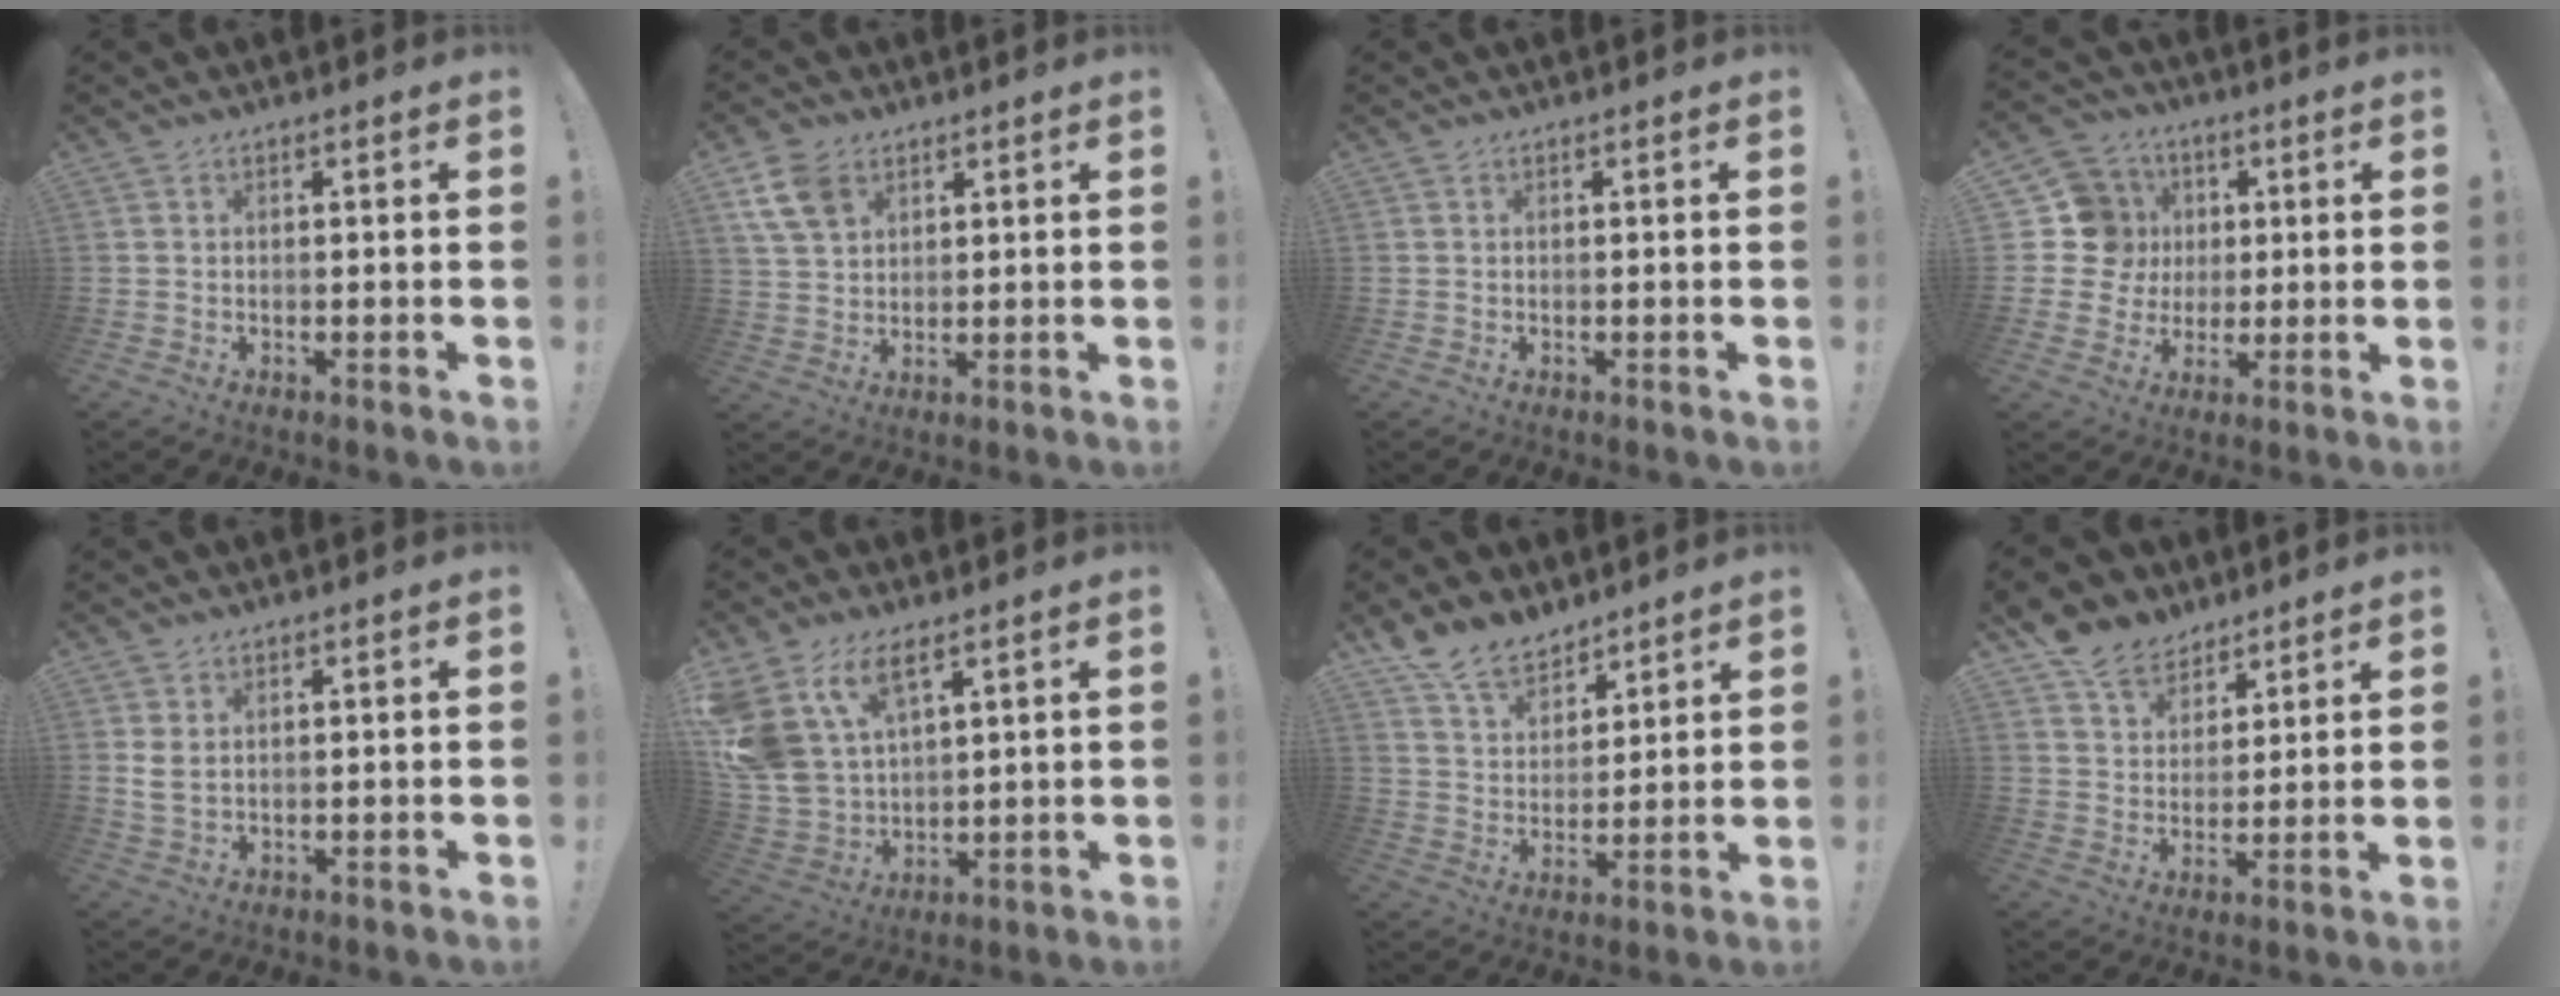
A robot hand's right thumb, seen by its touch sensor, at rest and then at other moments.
{"total": 9.1, "force": [4.7, 6.0, 5.0], "torque": [-0.100, -0.006, 0.094]}
{"total": 0.0}
{"total": 14.0, "force": [2.6, 12.8, 5.1], "torque": [-0.070, -0.002, 0.065]}
{"total": 3.6, "force": [1.2, 2.0, 2.7], "torque": [-0.050, -0.001, 0.021]}
{"total": 14.7, "force": [8.3, 8.5, 8.7], "torque": [-0.203, -0.045, 0.159]}
{"total": 11.8, "force": [9.5, 6.3, 3.3], "torque": [-0.072, -0.063, 0.187]}
{"total": 10.2, "force": [7.6, 6.5, 2.1], "torque": [-0.037, -0.054, 0.150]}